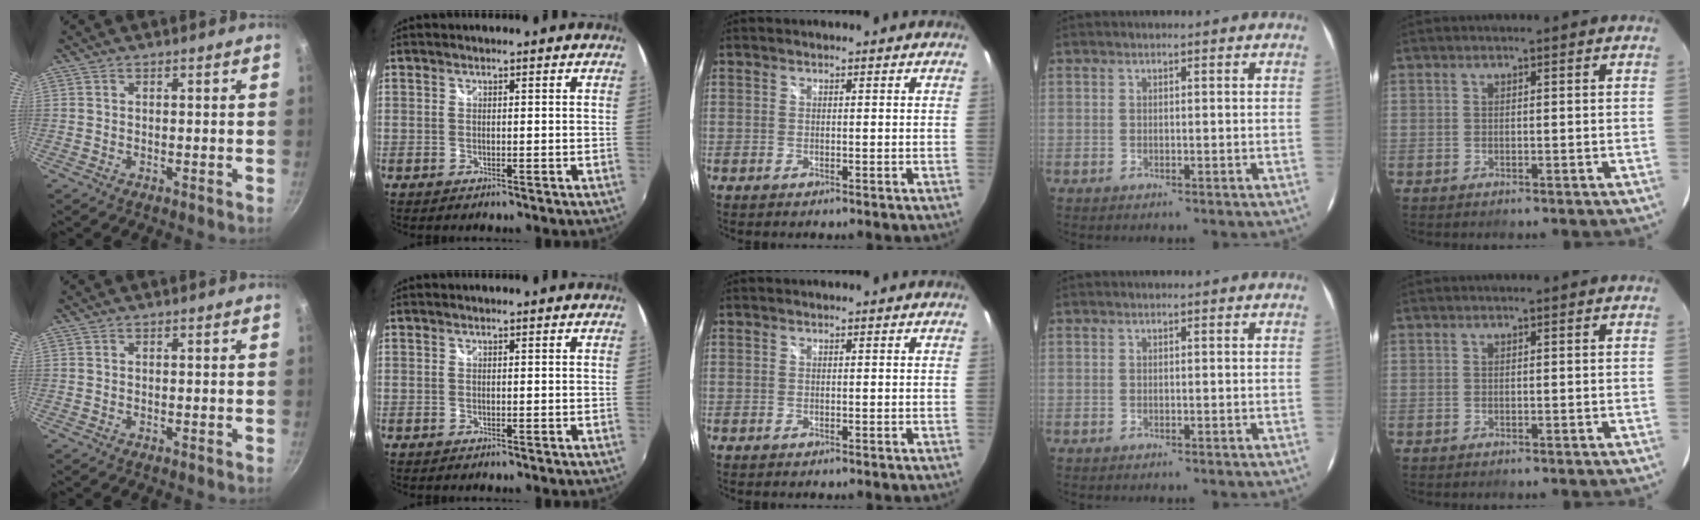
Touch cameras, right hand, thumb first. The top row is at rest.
{}